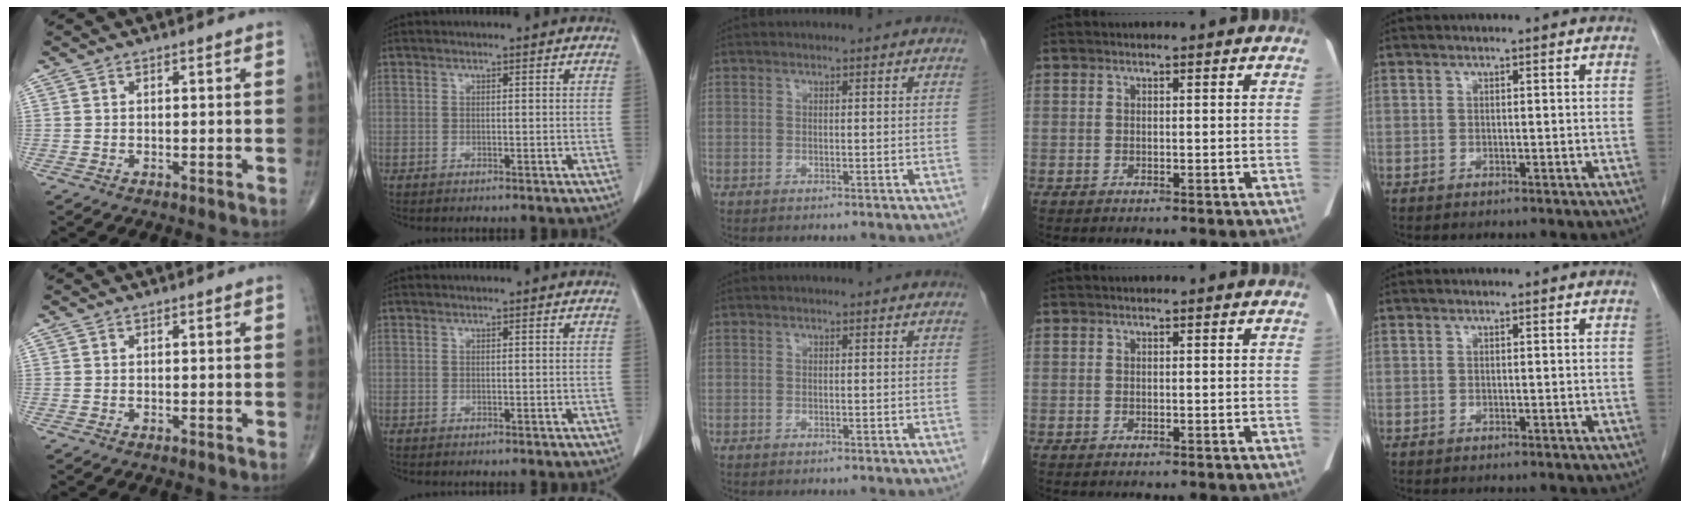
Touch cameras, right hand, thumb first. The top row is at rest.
{}